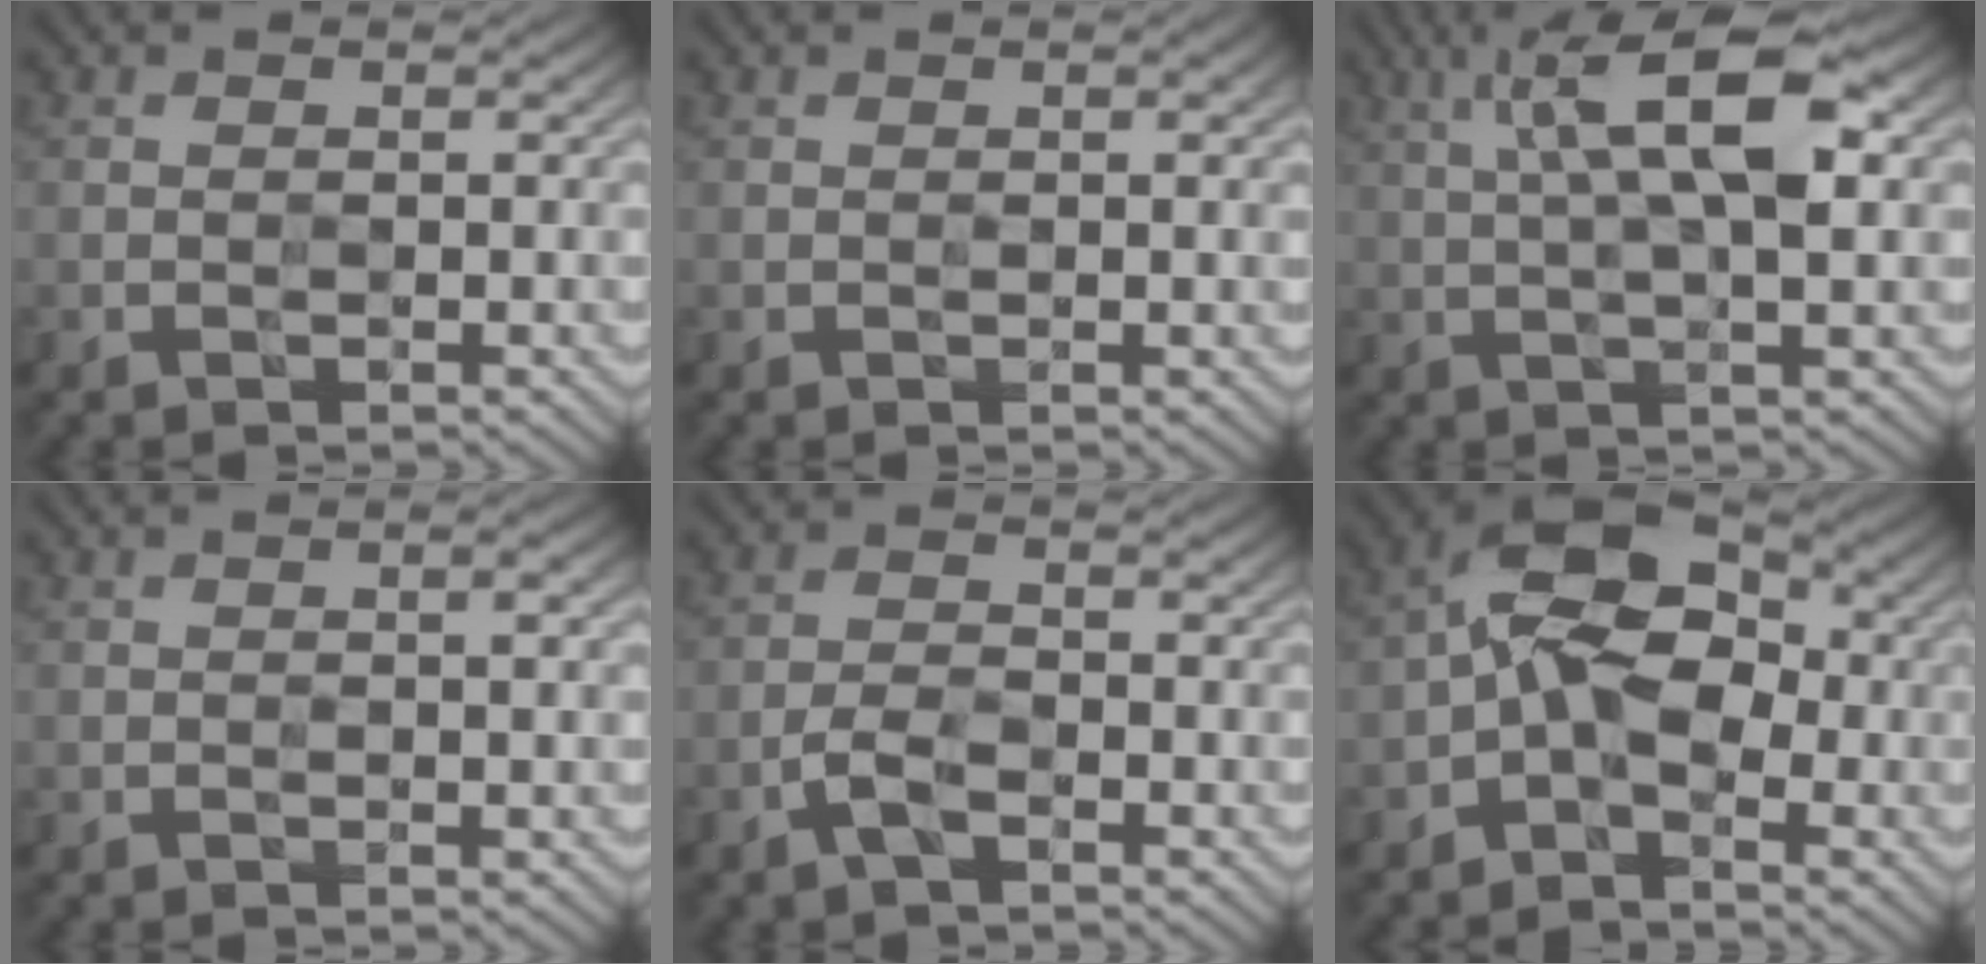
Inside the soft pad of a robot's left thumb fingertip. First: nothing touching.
{"total": 1.1, "force": [0.4, 0.0, 1.0], "torque": [-0.019, 0.000, 0.005]}
{"total": 9.5, "force": [2.8, 2.5, 8.8], "torque": [-0.159, 0.016, 0.042]}
{"total": 1.5, "force": [0.3, 0.1, 1.5], "torque": [-0.026, 0.002, 0.003]}
{"total": 2.8, "force": [-1.6, 1.1, 2.0], "torque": [-0.049, 0.003, -0.041]}
{"total": 8.2, "force": [-1.4, 4.8, 6.5], "torque": [-0.125, 0.019, -0.042]}